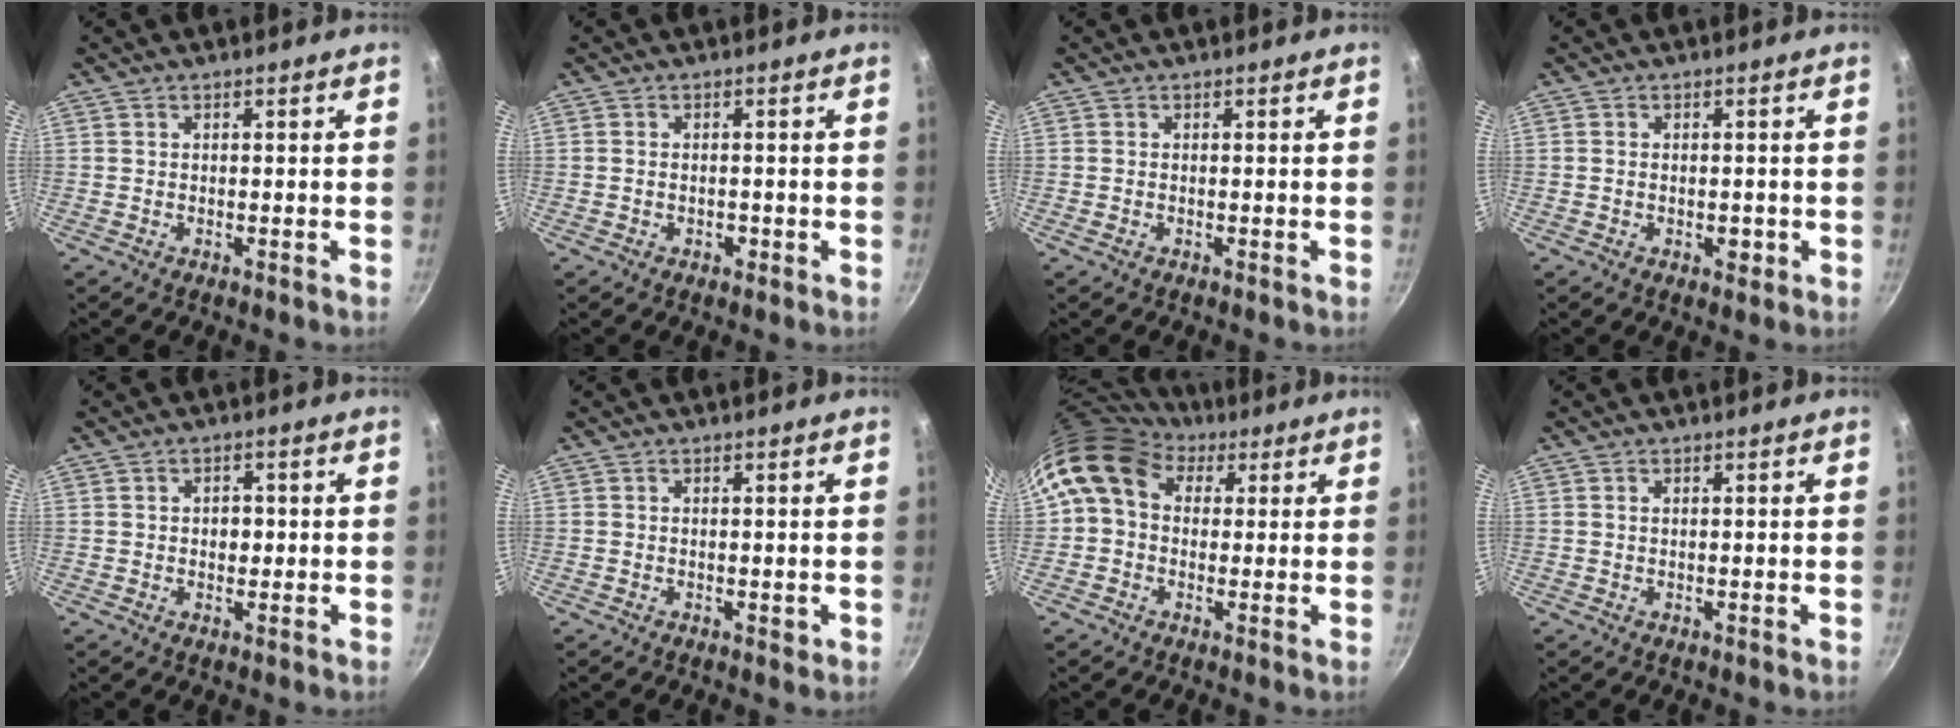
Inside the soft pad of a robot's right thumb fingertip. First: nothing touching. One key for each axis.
{"total": 1.4, "fx": -0.5, "fy": 1.0, "fz": 0.9, "tx": -0.013, "ty": 0.004, "tz": -0.007}
{"total": 0.0}
{"total": 2.1, "fx": -0.6, "fy": 1.3, "fz": 1.6, "tx": -0.021, "ty": 0.001, "tz": -0.009}
{"total": 2.5, "fx": 0.0, "fy": 1.9, "fz": 1.6, "tx": -0.012, "ty": 0.004, "tz": -0.001}
{"total": 0.9, "fx": -0.1, "fy": 0.5, "fz": 0.7, "tx": -0.008, "ty": 0.000, "tz": -0.001}
{"total": 11.0, "fx": 3.8, "fy": 8.5, "fz": 5.9, "tx": -0.083, "ty": 0.009, "tz": 0.045}
{"total": 0.7, "fx": 0.2, "fy": 0.5, "fz": 0.5, "tx": -0.009, "ty": 0.002, "tz": 0.004}